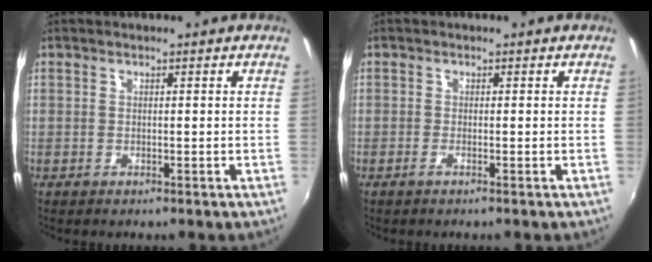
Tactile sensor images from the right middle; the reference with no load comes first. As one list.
[{"total": 0.8, "force": [-0.6, -0.2, 0.6], "torque": [-0.011, -0.002, -0.013]}]